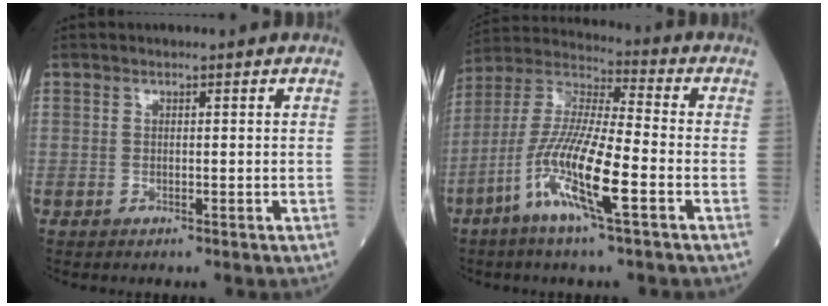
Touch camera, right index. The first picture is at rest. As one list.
[{"total": 13.6, "force": [-5.5, 1.1, 12.4], "torque": [-0.260, -0.008, -0.111]}]